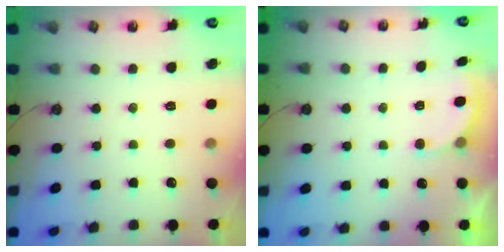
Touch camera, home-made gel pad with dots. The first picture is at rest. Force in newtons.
{"total": 2.8, "press": 2.6, "slide": 1.0}